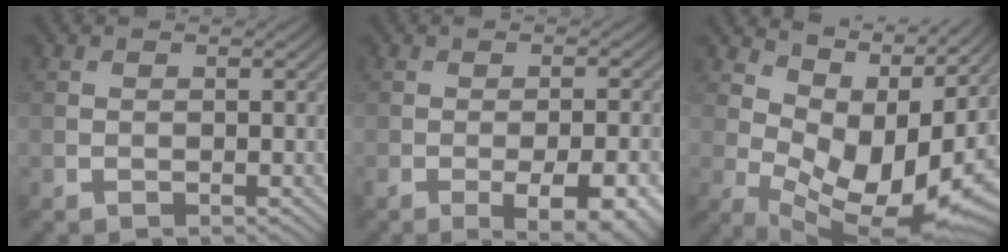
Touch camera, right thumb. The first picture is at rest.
{"total": 7.9, "force": [-3.6, 2.7, 6.5], "torque": [-0.094, -0.010, -0.038]}
{"total": 11.7, "force": [4.2, 6.2, 8.9], "torque": [-0.161, -0.017, 0.085]}